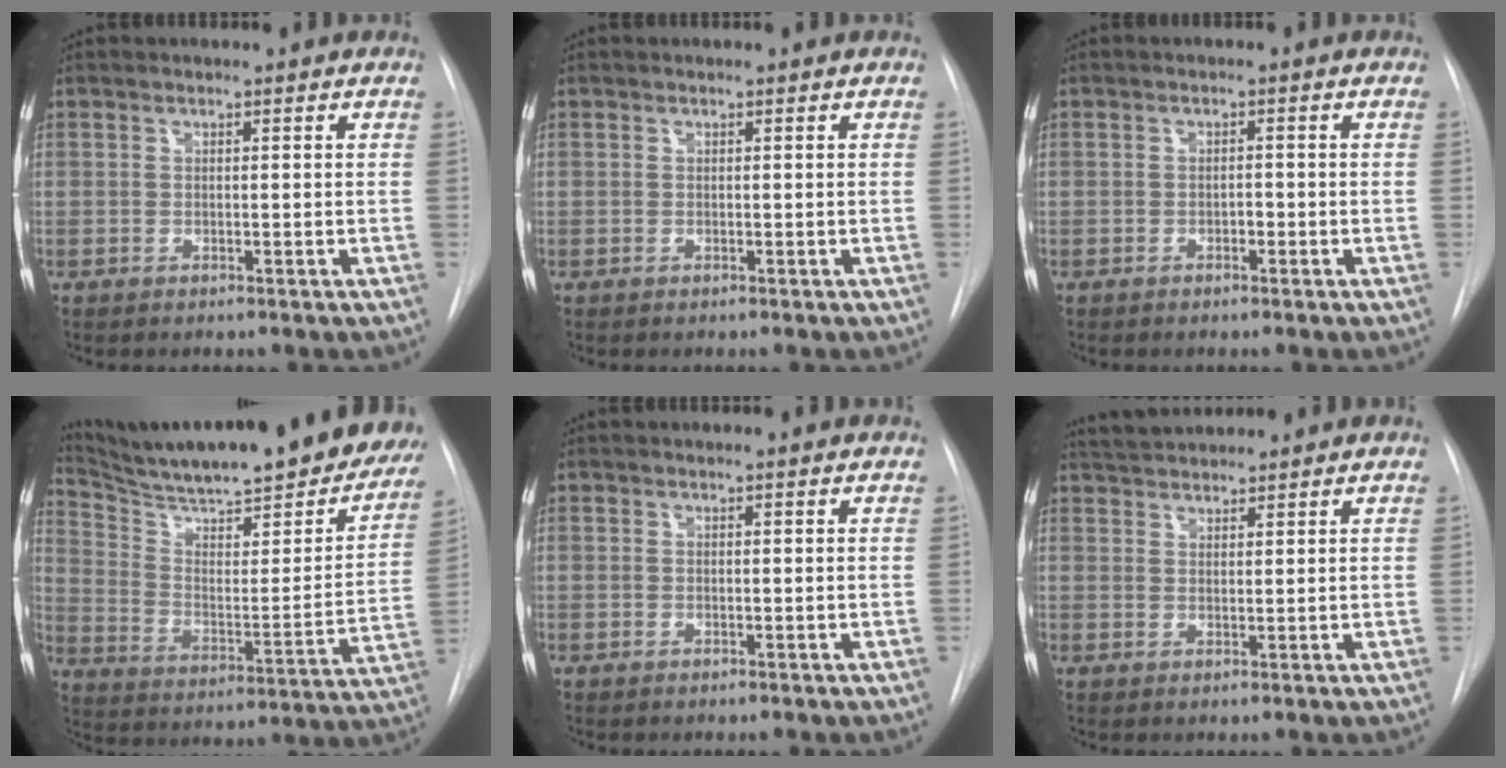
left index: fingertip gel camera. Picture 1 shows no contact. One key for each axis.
{"total": 0.0}
{"total": 1.5, "fx": -1.3, "fy": 0.5, "fz": 0.6, "tx": -0.006, "ty": -0.003, "tz": -0.022}
{"total": 30.3, "fx": 26.5, "fy": 4.4, "fz": 13.9, "tx": -0.220, "ty": -0.090, "tz": 0.354}
{"total": 0.5, "fx": 0.5, "fy": -0.1, "fz": 0.2, "tx": -0.009, "ty": 0.003, "tz": 0.003}
{"total": 4.2, "fx": 4.1, "fy": 0.4, "fz": 0.9, "tx": -0.022, "ty": 0.027, "tz": 0.076}